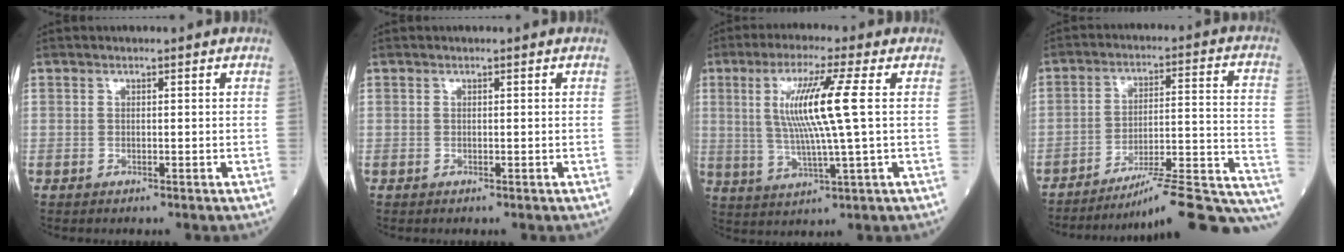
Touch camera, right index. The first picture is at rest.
{"total": 0.0}
{"total": 10.4, "force": [1.9, -0.9, 10.2], "torque": [-0.203, -0.001, 0.037]}
{"total": 19.7, "force": [-16.8, 0.2, 10.3], "torque": [-0.078, 0.026, -0.240]}